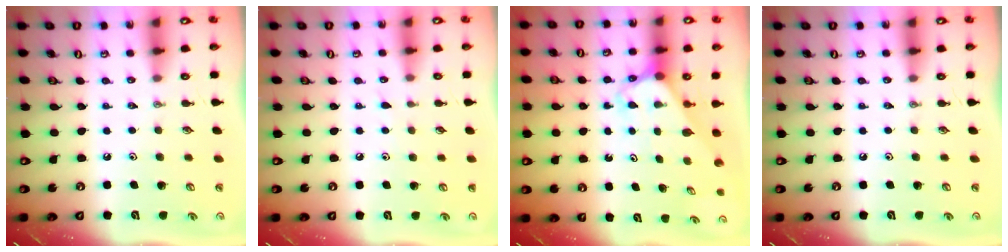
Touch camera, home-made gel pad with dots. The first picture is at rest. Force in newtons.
{"total": 2.9, "press": 2.9, "slide": 0.4}
{"total": 2.8, "press": 2.8, "slide": 0.2}
{"total": 0.0}